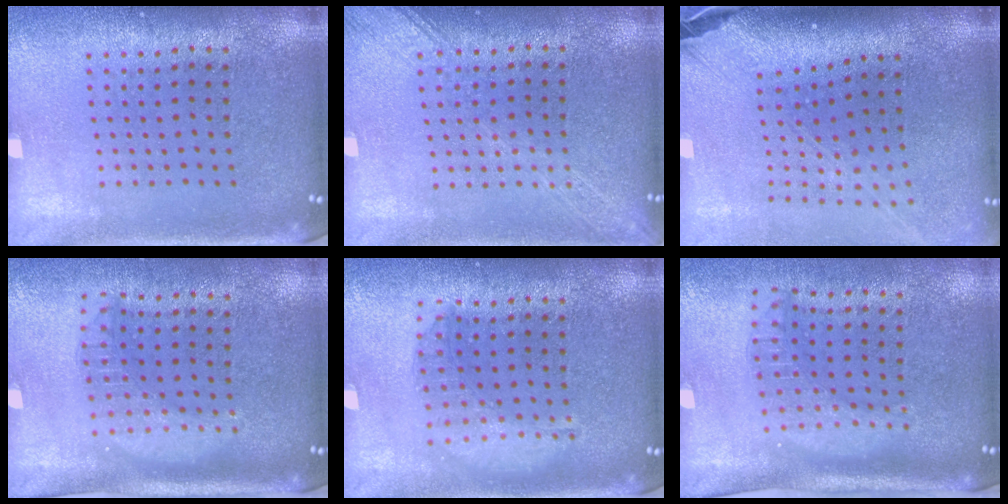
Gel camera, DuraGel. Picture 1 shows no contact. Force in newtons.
{"total": 1.8, "press": 1.7, "slide": 0.2}
{"total": 2.6, "press": 1.9, "slide": 1.8}
{"total": 1.8, "press": 1.5, "slide": 0.9}
{"total": 1.4, "press": 1.4, "slide": 0.3}
{"total": 1.9, "press": 1.5, "slide": 1.2}